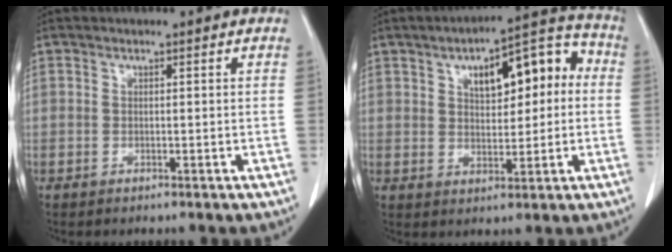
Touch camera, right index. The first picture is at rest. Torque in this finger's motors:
{"motor_torque": [0.35, 0.08, 0.21, 0.06]}